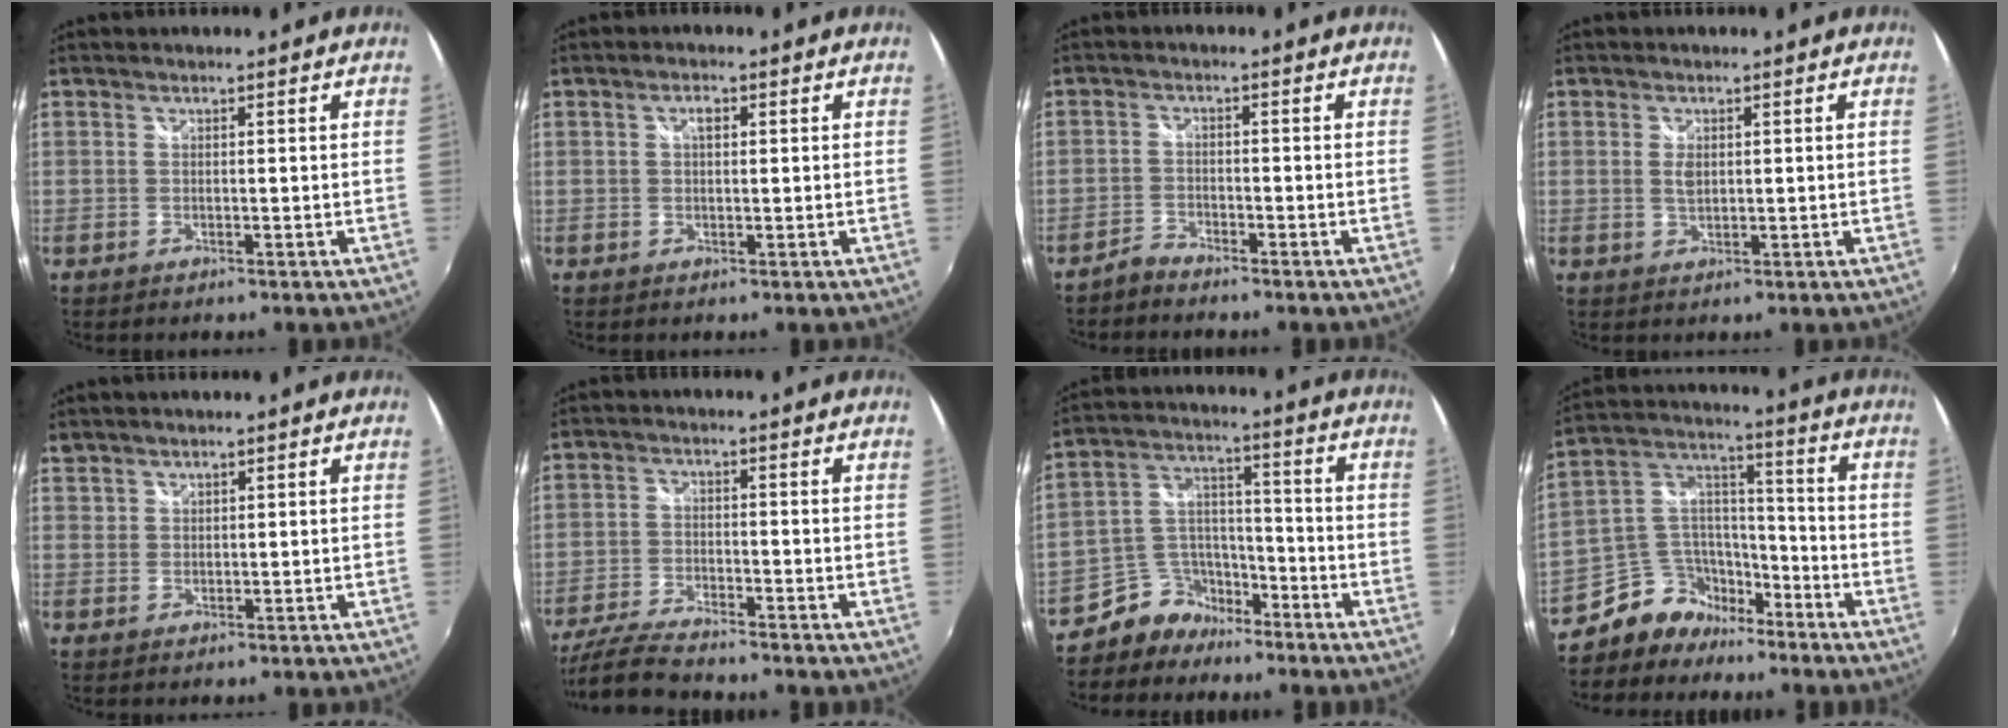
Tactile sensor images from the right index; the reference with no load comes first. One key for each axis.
{"total": 2.0, "fx": 0.7, "fy": 1.0, "fz": 1.6, "tx": -0.028, "ty": 0.008, "tz": 0.012}
{"total": 2.5, "fx": -2.4, "fy": 0.5, "fz": 0.3, "tx": -0.013, "ty": -0.001, "tz": -0.051}
{"total": 2.1, "fx": 0.3, "fy": 1.3, "fz": 1.7, "tx": -0.029, "ty": -0.001, "tz": 0.006}
{"total": 1.4, "fx": 1.3, "fy": 0.5, "fz": 0.0, "tx": 0.005, "ty": 0.006, "tz": 0.028}
{"total": 9.3, "fx": -8.4, "fy": 1.1, "fz": 3.9, "tx": -0.105, "ty": -0.022, "tz": -0.157}
{"total": 8.4, "fx": -6.4, "fy": 5.2, "fz": 1.6, "tx": -0.038, "ty": 0.041, "tz": -0.117}
{"total": 10.5, "fx": -7.7, "fy": 6.7, "fz": 2.6, "tx": -0.063, "ty": 0.056, "tz": -0.142}